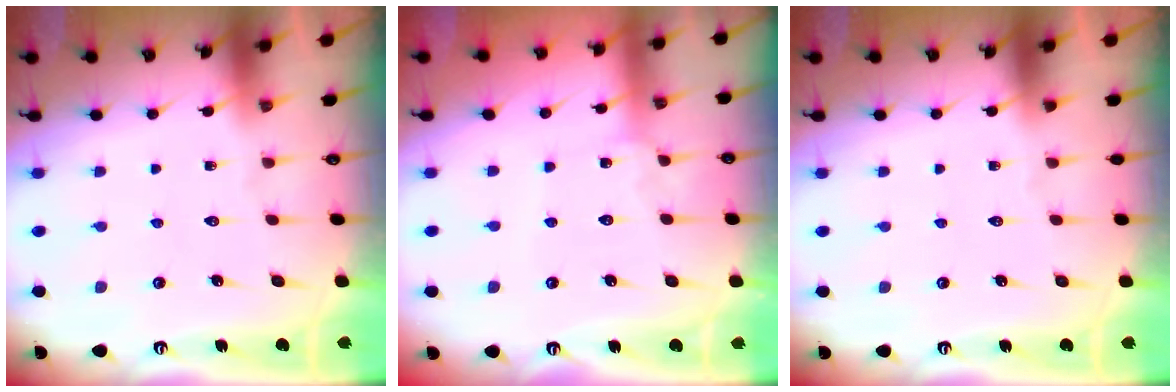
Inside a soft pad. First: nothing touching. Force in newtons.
{"total": 1.8, "press": 1.8, "slide": 0.2}
{"total": 0.0}